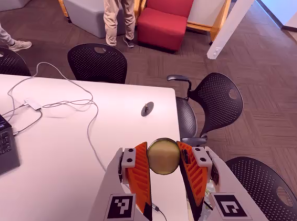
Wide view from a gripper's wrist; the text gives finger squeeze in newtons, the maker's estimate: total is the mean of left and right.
{"total": 12.2, "left": 12.5, "right": 11.9}